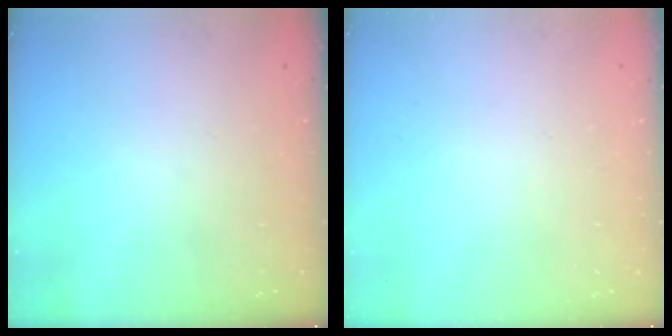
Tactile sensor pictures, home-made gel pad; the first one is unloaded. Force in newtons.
{"total": 0.0}